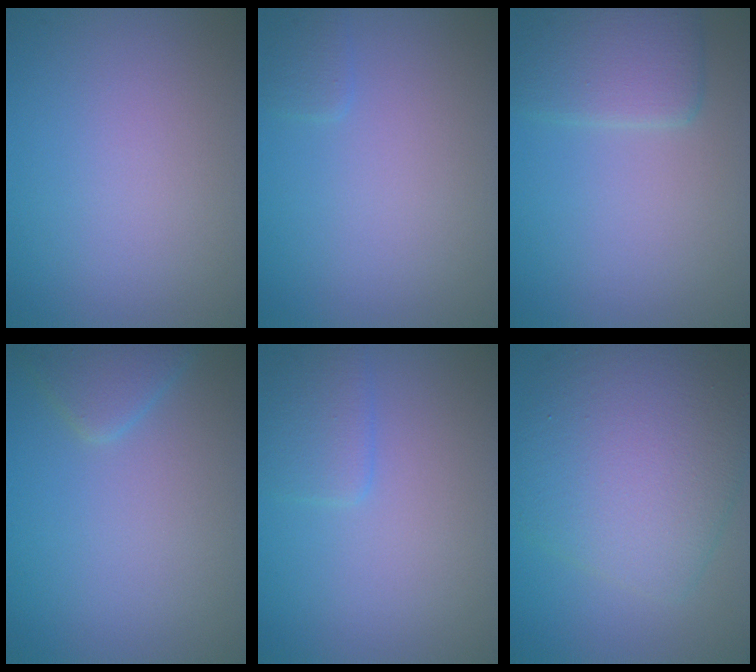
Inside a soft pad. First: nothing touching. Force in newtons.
{"total": 0.9, "press": 0.9, "slide": 0.1}
{"total": 3.4, "press": 3.4, "slide": 0.4}
{"total": 2.3, "press": 2.3, "slide": 0.1}
{"total": 2.0, "press": 2.0, "slide": 0.1}
{"total": 8.2, "press": 8.2, "slide": 0.3}